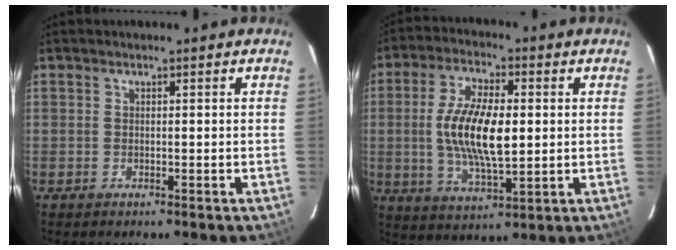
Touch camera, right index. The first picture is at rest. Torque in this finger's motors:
{"motor_torque": [1.28, 0.64, 0.43, 0.21]}